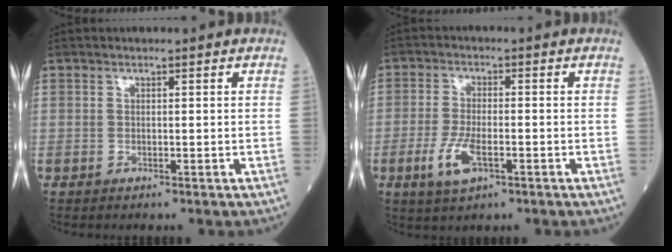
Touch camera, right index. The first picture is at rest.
{"total": 6.0, "force": [-2.3, 2.1, 5.1], "torque": [-0.107, -0.008, -0.040]}